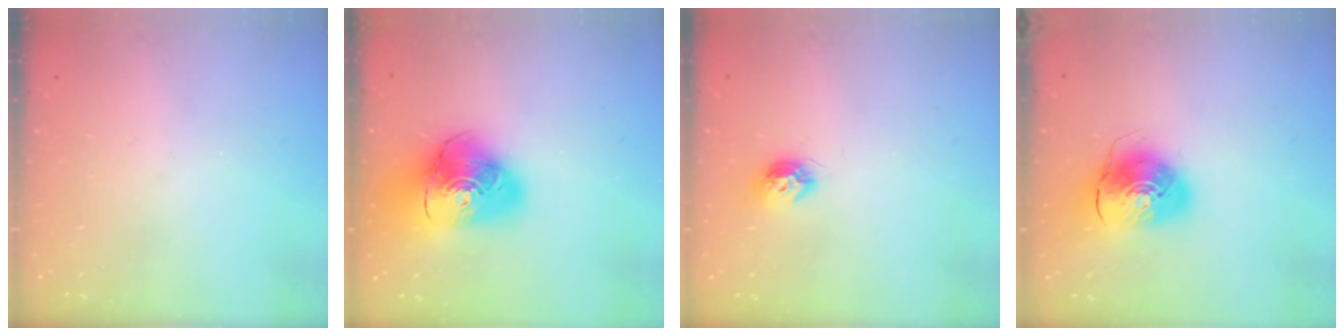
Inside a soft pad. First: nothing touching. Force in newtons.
{"total": 18.0, "press": 17.8, "slide": 2.4}
{"total": 7.6, "press": 7.6, "slide": 0.2}
{"total": 10.1, "press": 10.0, "slide": 1.6}